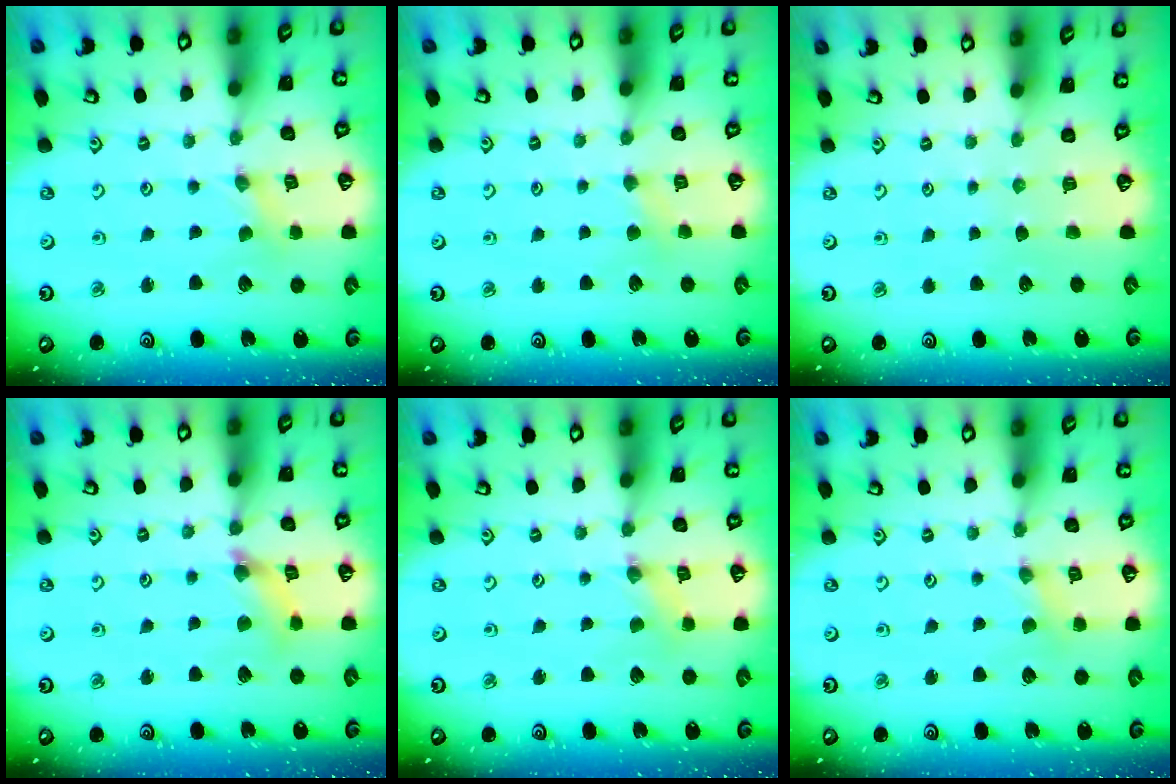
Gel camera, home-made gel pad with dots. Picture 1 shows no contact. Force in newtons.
{"total": 3.0, "press": 2.9, "slide": 0.5}
{"total": 0.0}
{"total": 5.5, "press": 5.5, "slide": 0.5}
{"total": 1.5, "press": 1.4, "slide": 0.2}
{"total": 1.5, "press": 1.5, "slide": 0.4}